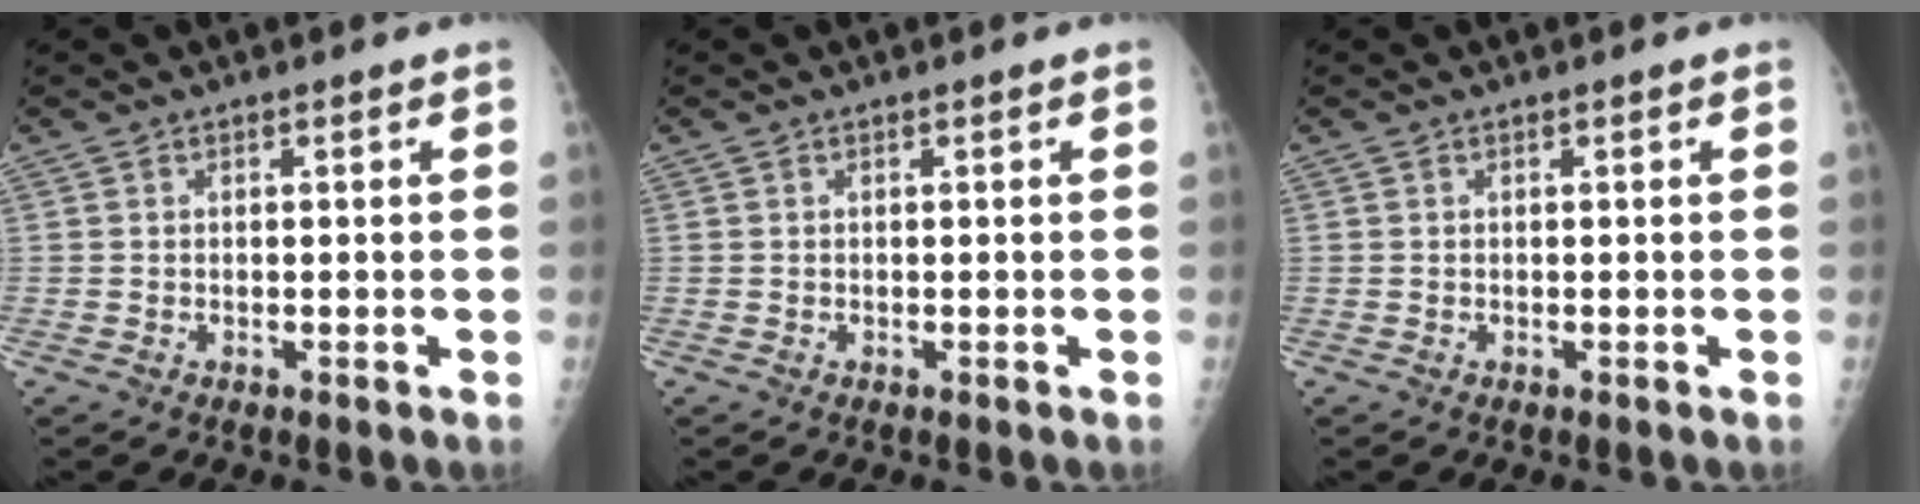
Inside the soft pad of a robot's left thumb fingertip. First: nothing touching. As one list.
[{"total": 0.0}, {"total": 0.0}]